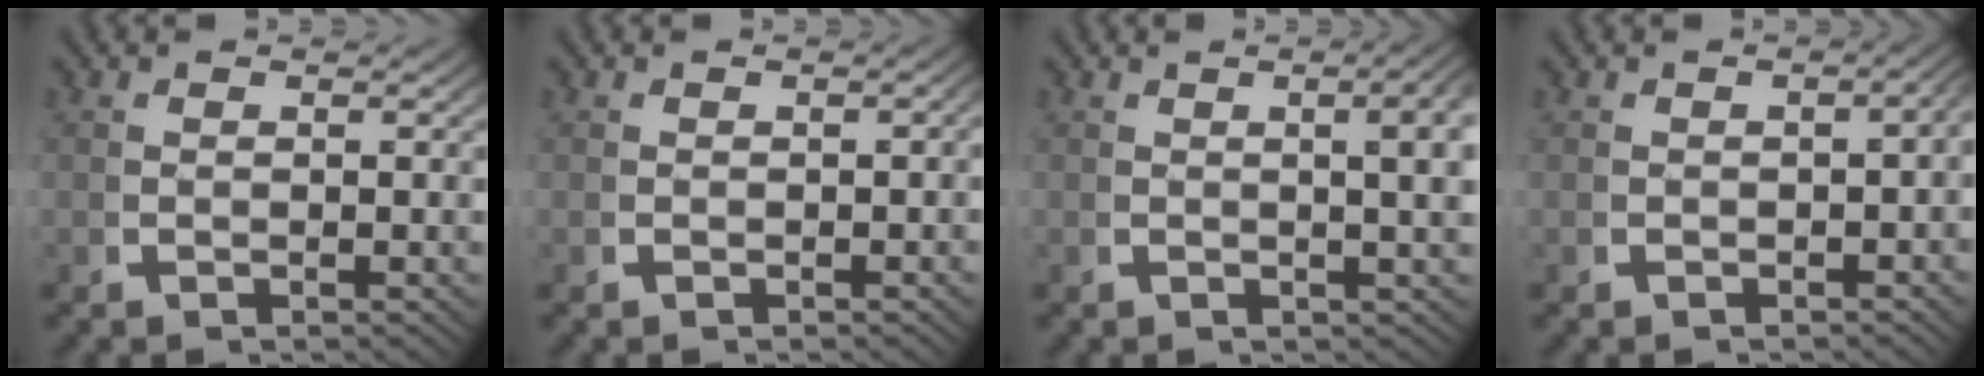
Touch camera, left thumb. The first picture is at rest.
{"total": 0.7, "force": [-0.5, 0.3, 0.5], "torque": [-0.004, 0.002, -0.006]}
{"total": 6.4, "force": [1.5, 2.7, 5.6], "torque": [-0.047, 0.016, 0.013]}
{"total": 2.9, "force": [-0.7, 1.4, 2.4], "torque": [-0.025, 0.009, -0.012]}